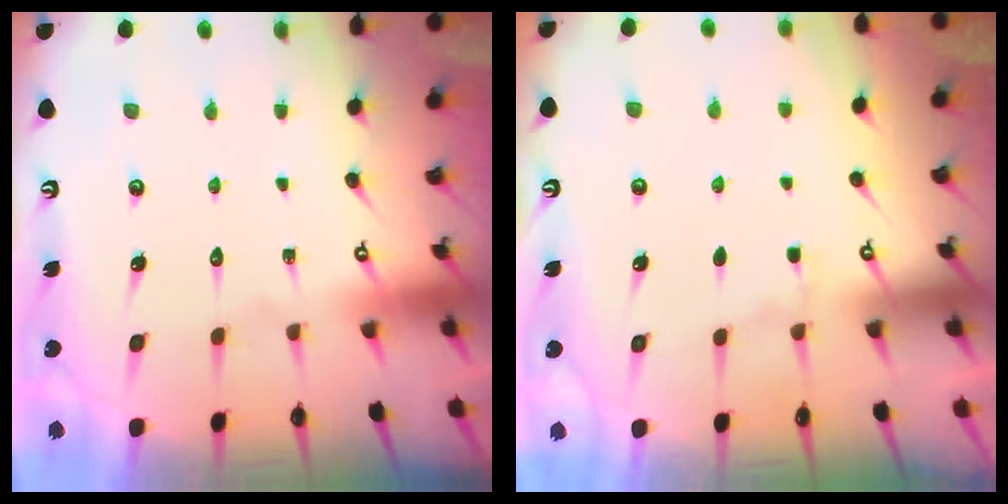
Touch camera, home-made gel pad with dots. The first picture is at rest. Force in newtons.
{"total": 2.6, "press": 2.6, "slide": 0.4}